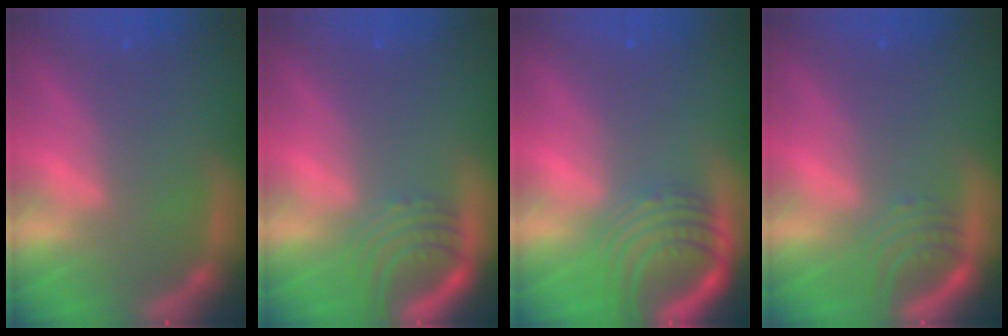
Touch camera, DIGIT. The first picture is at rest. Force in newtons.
{"total": 4.5}
{"total": 7.6}
{"total": 3.0}